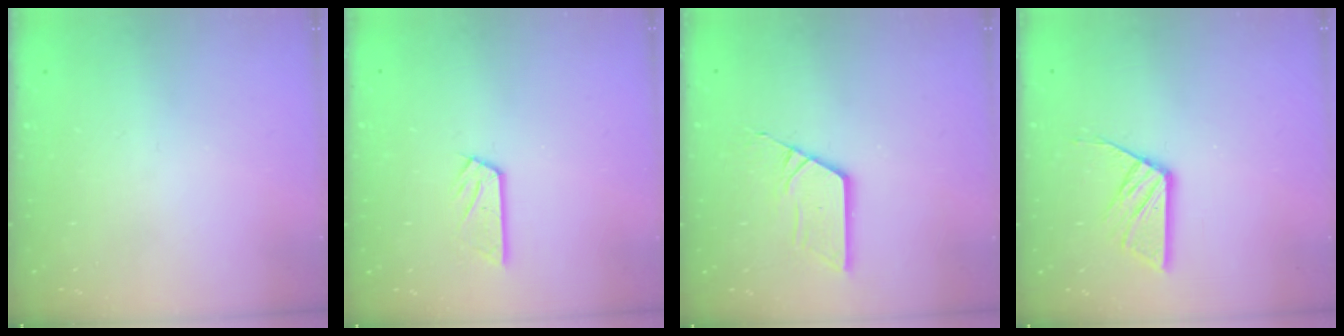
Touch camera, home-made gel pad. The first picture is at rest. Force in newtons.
{"total": 4.5, "press": 4.5, "slide": 0.2}
{"total": 6.7, "press": 6.7, "slide": 0.5}
{"total": 9.1, "press": 9.1, "slide": 0.4}